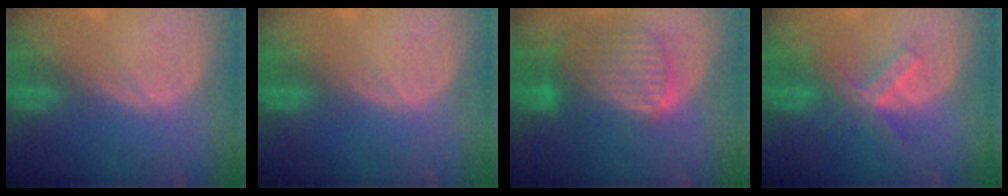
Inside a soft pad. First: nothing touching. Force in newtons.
{"total": 0.0}
{"total": 10.3, "press": 8.7, "slide": 5.6}
{"total": 5.5, "press": 5.3, "slide": 1.3}